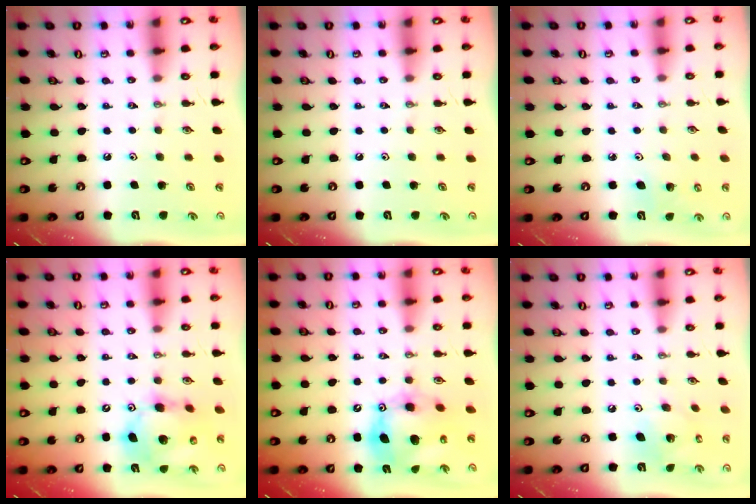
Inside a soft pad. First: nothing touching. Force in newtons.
{"total": 0.0}
{"total": 4.7, "press": 4.7, "slide": 0.7}
{"total": 14.7, "press": 14.4, "slide": 2.6}
{"total": 14.9, "press": 14.8, "slide": 1.5}
{"total": 8.6, "press": 8.6, "slide": 0.3}